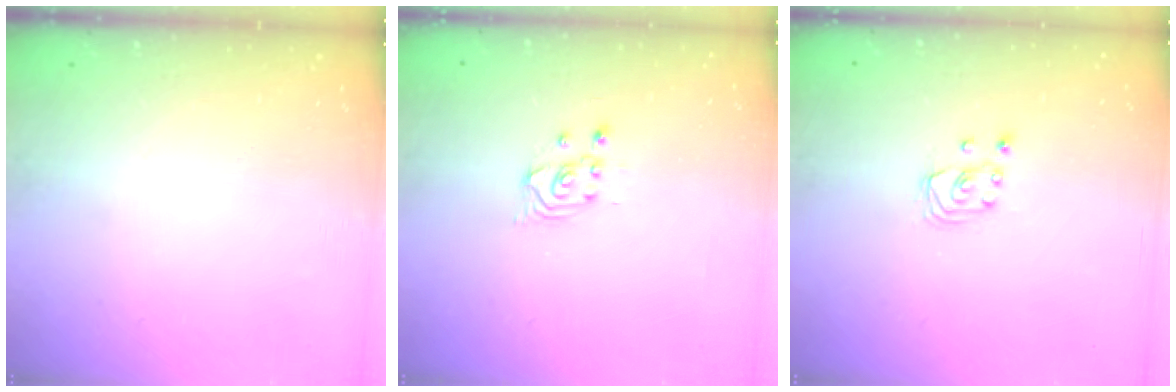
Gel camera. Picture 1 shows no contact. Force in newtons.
{"total": 2.5, "press": 2.5, "slide": 0.3}
{"total": 2.7, "press": 2.7, "slide": 0.3}